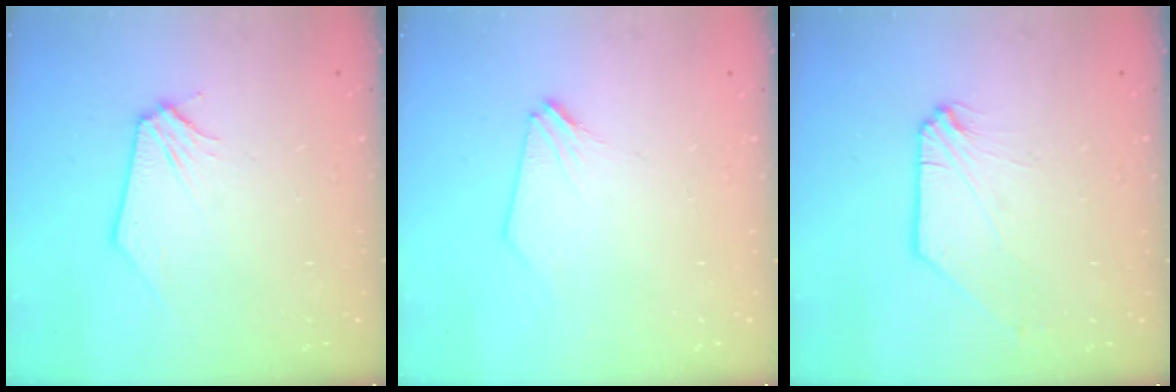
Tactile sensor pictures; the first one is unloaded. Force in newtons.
{"total": 2.0, "press": 2.0, "slide": 0.2}
{"total": 0.9, "press": 0.9, "slide": 0.1}